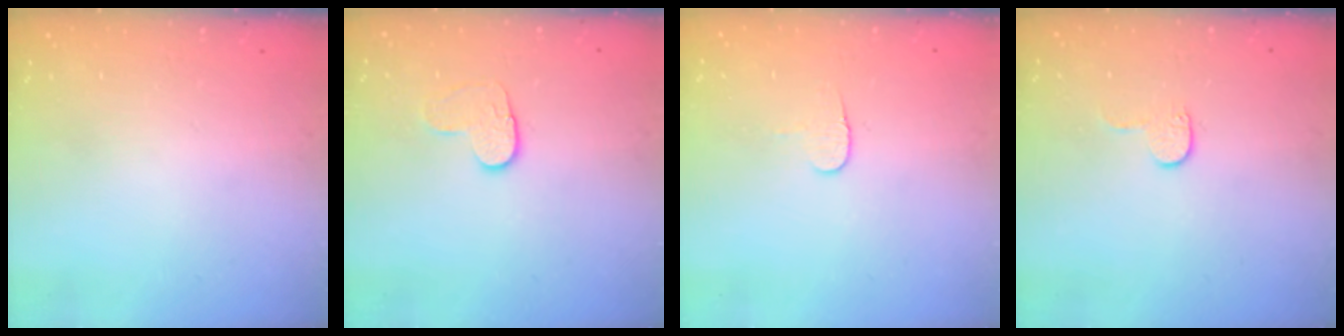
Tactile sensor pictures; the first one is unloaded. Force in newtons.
{"total": 4.9, "press": 4.8, "slide": 0.5}
{"total": 4.5, "press": 4.5, "slide": 0.5}
{"total": 3.9, "press": 3.9, "slide": 0.4}